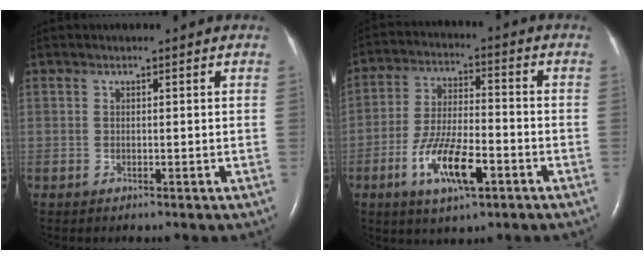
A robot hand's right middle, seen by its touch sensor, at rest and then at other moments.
{"total": 10.7, "force": [-4.8, 3.1, 9.1], "torque": [-0.186, -0.005, -0.082]}